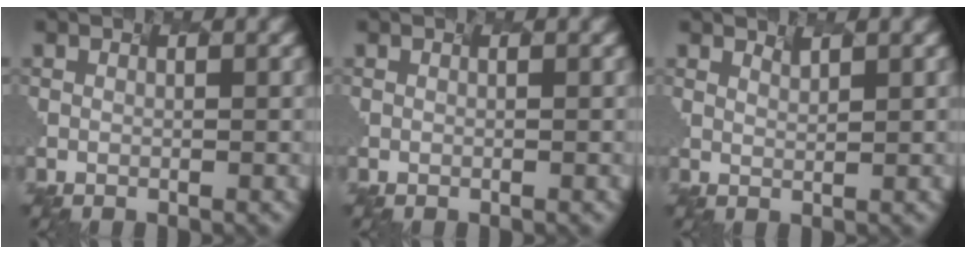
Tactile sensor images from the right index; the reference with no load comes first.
{"total": 0.0}
{"total": 0.9, "force": [0.0, -0.8, -0.5], "torque": [-0.009, -0.010, 0.034]}